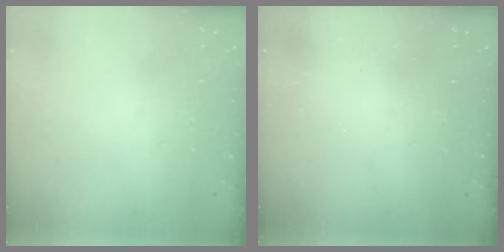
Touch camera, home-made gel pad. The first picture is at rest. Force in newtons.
{"total": 2.5, "press": 2.4, "slide": 0.8}